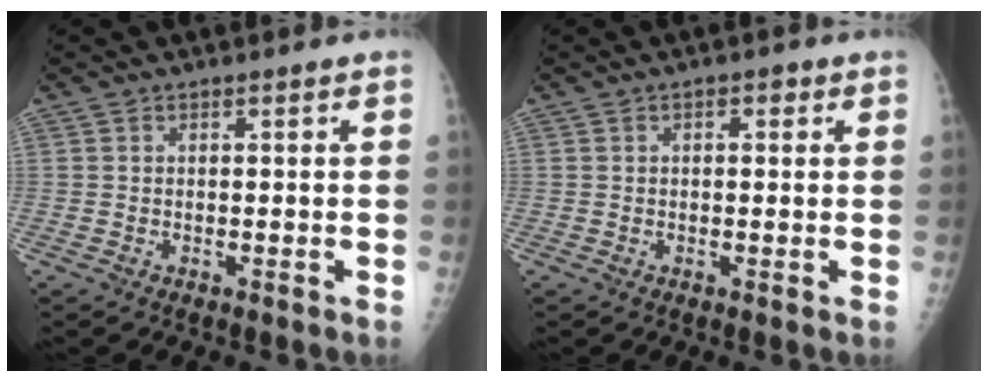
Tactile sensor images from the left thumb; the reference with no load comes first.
{"total": 2.3, "force": [0.8, 1.5, 1.6], "torque": [-0.007, 0.003, 0.007]}